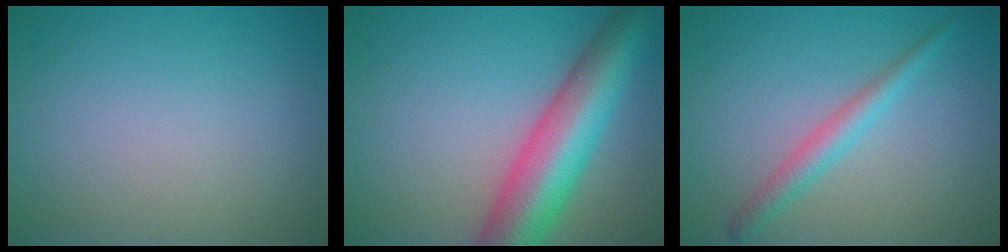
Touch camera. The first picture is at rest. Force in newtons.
{"total": 10.2, "press": 10.2, "slide": 0.2}
{"total": 2.4, "press": 2.4, "slide": 0.1}